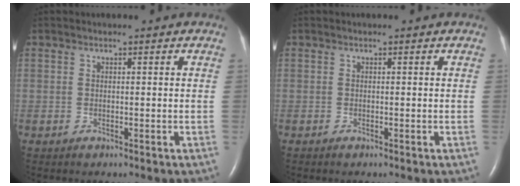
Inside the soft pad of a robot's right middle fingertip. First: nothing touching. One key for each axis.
{"total": 0.0}